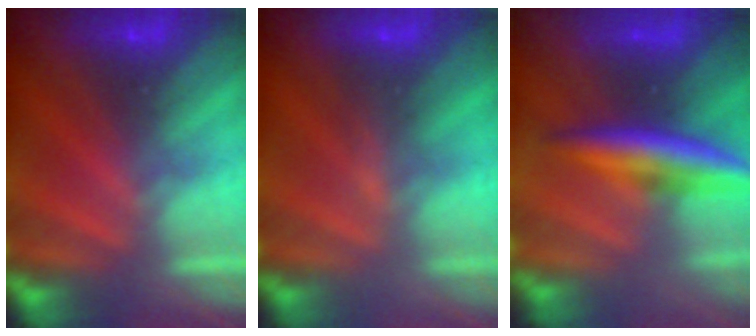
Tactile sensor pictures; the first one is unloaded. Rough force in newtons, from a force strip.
{"total": 3.1}
{"total": 5.9}